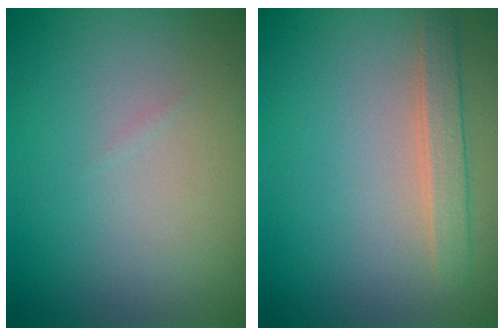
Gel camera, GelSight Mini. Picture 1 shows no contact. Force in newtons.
{"total": 2.0, "press": 2.0, "slide": 0.2}